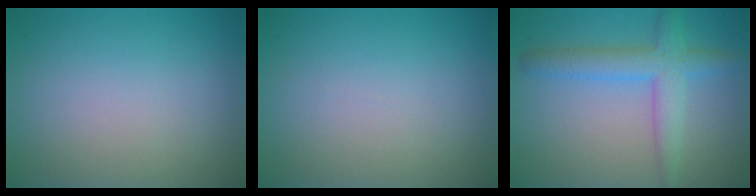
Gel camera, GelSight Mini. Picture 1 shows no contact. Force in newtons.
{"total": 0.0}
{"total": 4.1, "press": 4.1, "slide": 0.2}